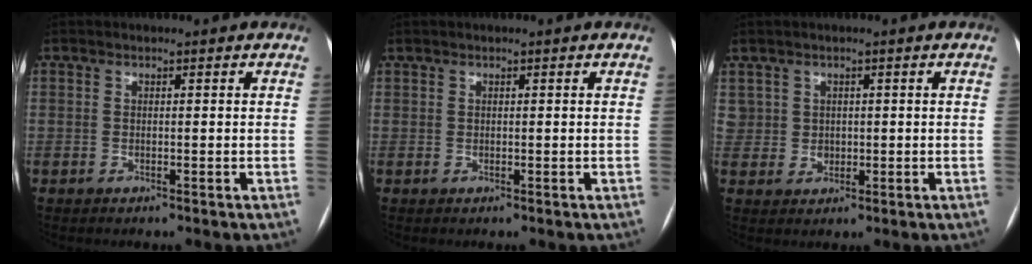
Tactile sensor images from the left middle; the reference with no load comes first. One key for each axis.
{"total": 0.0}
{"total": 3.5, "fx": 1.0, "fy": 3.4, "fz": 0.4, "tx": -0.010, "ty": 0.003, "tz": 0.030}